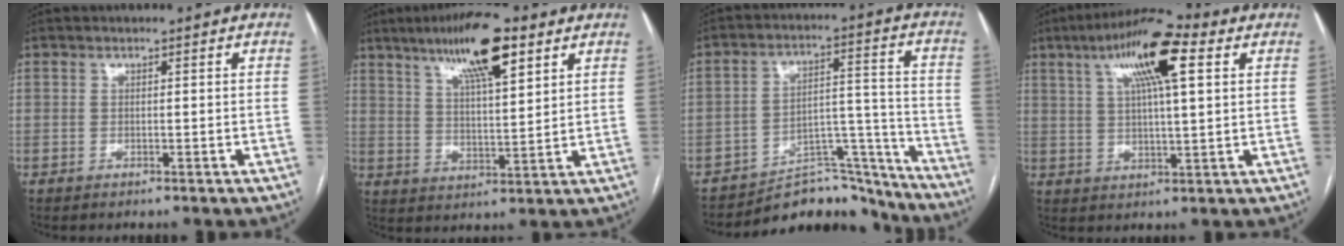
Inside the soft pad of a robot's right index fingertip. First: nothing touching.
{"total": 12.5, "force": [7.6, 2.4, 9.6], "torque": [-0.169, 0.011, 0.129]}
{"total": 13.5, "force": [-13.0, 3.8, 0.9], "torque": [0.014, 0.069, -0.191]}
{"total": 13.0, "force": [5.8, 2.3, 11.5], "torque": [-0.203, 0.027, 0.093]}